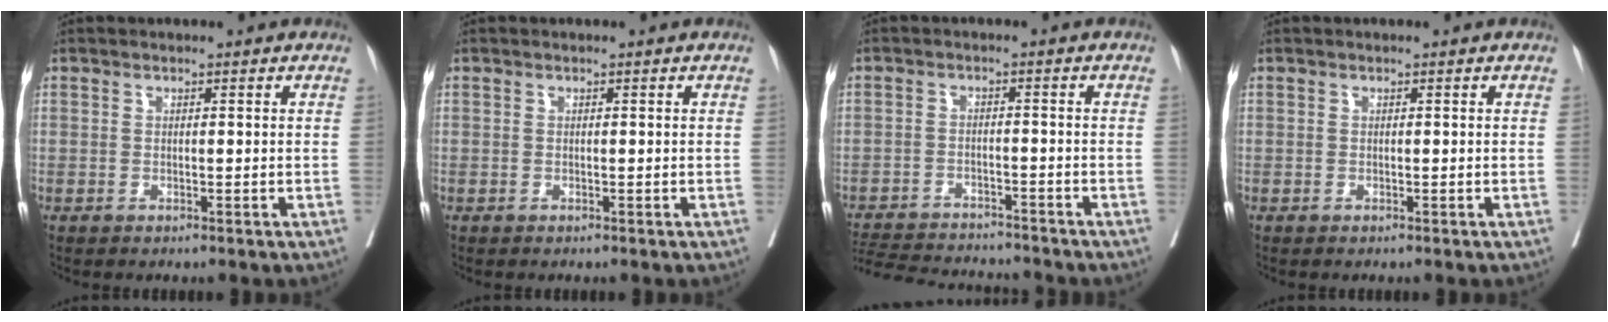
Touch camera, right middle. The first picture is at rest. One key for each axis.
{"total": 0.0}
{"total": 14.1, "fx": -13.3, "fy": 2.0, "fz": 4.2, "tx": -0.089, "ty": -0.006, "tz": -0.191}
{"total": 0.0}